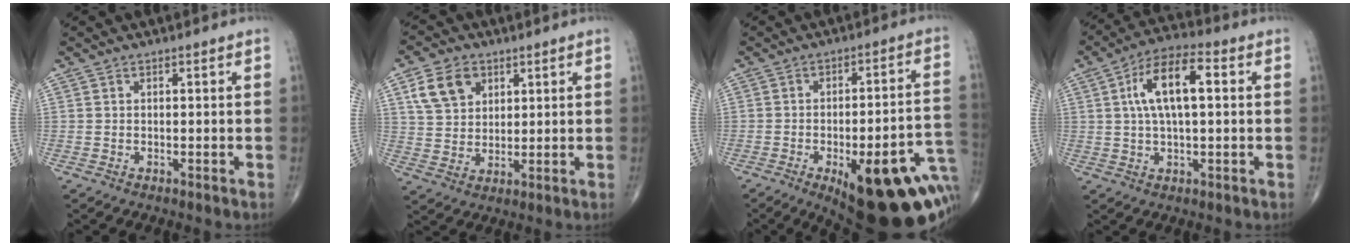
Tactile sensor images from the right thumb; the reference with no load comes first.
{"total": 8.8, "force": [3.9, 6.5, 4.5], "torque": [-0.064, -0.010, 0.077]}
{"total": 27.7, "force": [-10.2, 9.4, 23.9], "torque": [-0.230, 0.032, -0.119]}
{"total": 11.6, "force": [2.2, 4.8, 10.3], "torque": [-0.187, 0.022, 0.033]}